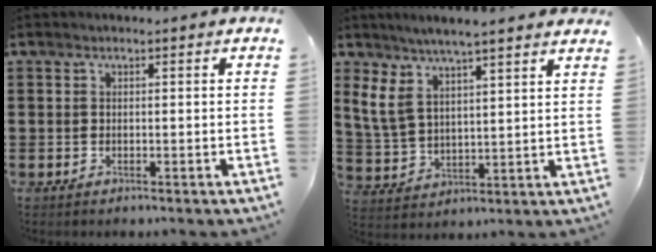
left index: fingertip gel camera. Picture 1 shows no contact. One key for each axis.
{"total": 6.8, "fx": 4.8, "fy": 2.6, "fz": 4.1, "tx": -0.096, "ty": -0.007, "tz": 0.086}